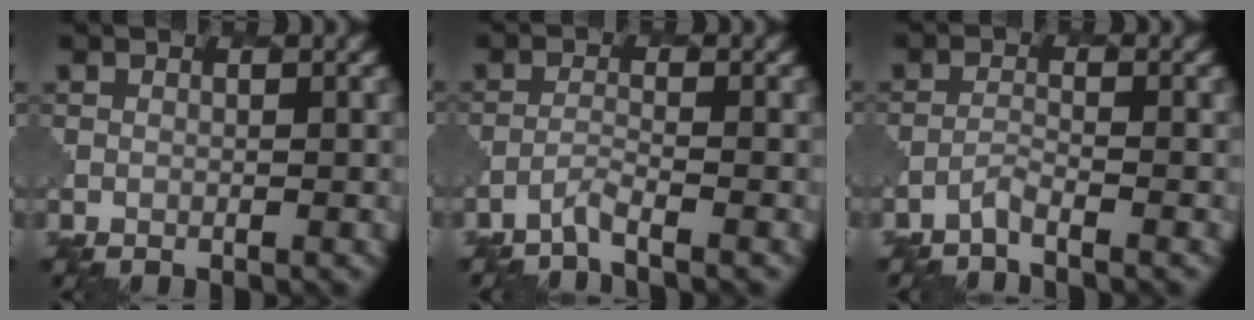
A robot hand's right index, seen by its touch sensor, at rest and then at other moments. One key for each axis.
{"total": 1.4, "fx": -1.2, "fy": 0.0, "fz": 0.6, "tx": -0.008, "ty": 0.001, "tz": -0.035}
{"total": 1.1, "fx": -1.0, "fy": 0.1, "fz": 0.3, "tx": -0.003, "ty": 0.001, "tz": -0.028}